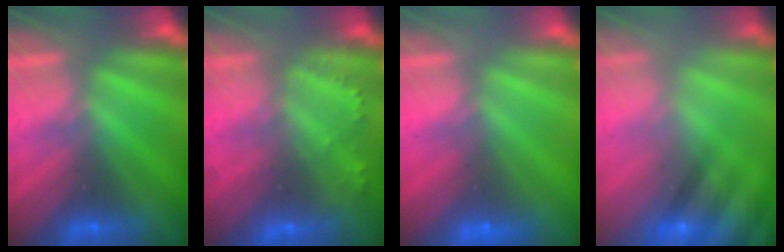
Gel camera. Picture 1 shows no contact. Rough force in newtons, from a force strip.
{"total": 2.2}
{"total": 1.8}
{"total": 9.1}